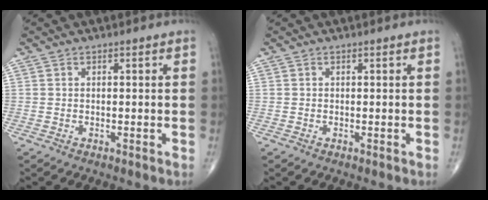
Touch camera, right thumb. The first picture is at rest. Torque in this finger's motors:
{"motor_torque": [-0.27, 0.04, -0.13, -0.02, -0.02]}